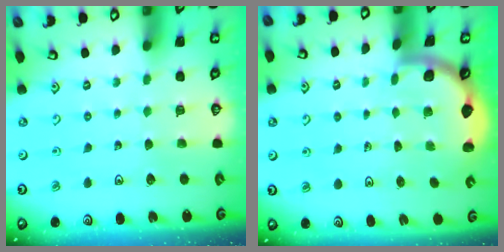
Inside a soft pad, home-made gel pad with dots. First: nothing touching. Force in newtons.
{"total": 1.7, "press": 1.7, "slide": 0.0}